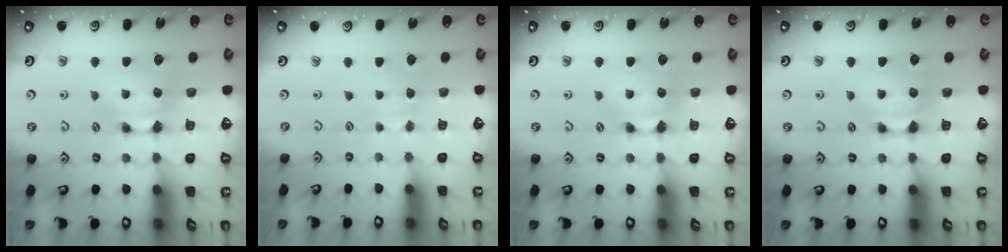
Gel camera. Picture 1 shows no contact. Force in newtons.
{"total": 2.1, "press": 2.1, "slide": 0.4}
{"total": 0.0}
{"total": 0.0}